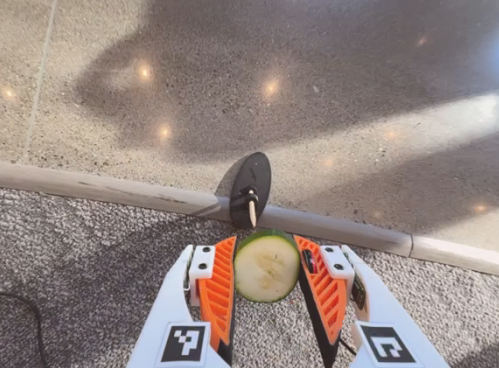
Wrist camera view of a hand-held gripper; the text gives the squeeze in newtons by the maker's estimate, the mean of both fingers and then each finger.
{"total": 10.3, "left": 10.5, "right": 10.2}